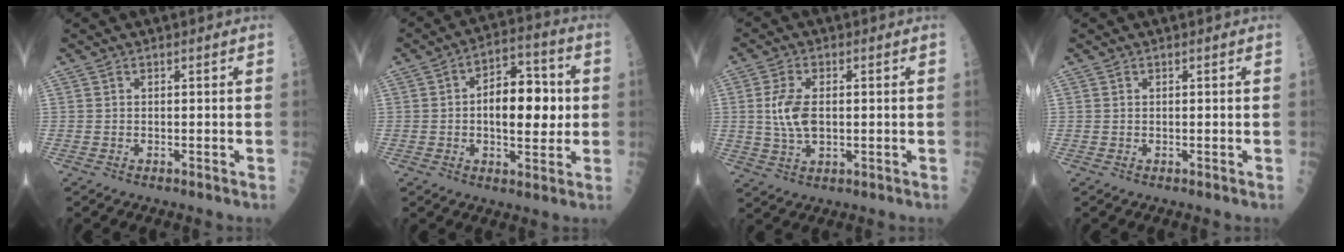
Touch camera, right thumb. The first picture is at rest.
{"total": 13.1, "force": [0.4, 7.0, 11.1], "torque": [-0.132, 0.019, 0.003]}
{"total": 7.4, "force": [0.4, 4.0, 6.2], "torque": [-0.127, -0.002, 0.011]}
{"total": 0.0}